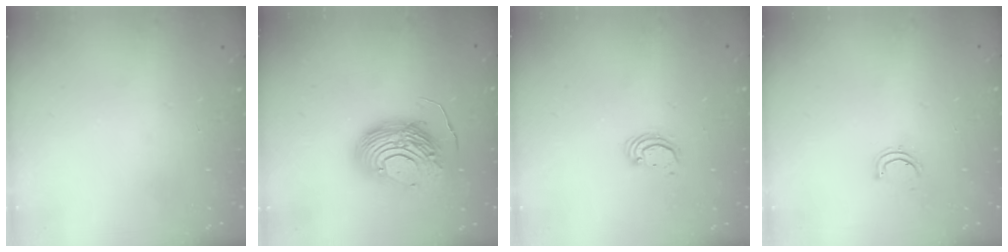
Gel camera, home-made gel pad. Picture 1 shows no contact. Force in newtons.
{"total": 13.3, "press": 13.2, "slide": 1.2}
{"total": 2.7, "press": 2.7, "slide": 0.1}
{"total": 3.8, "press": 3.5, "slide": 1.6}